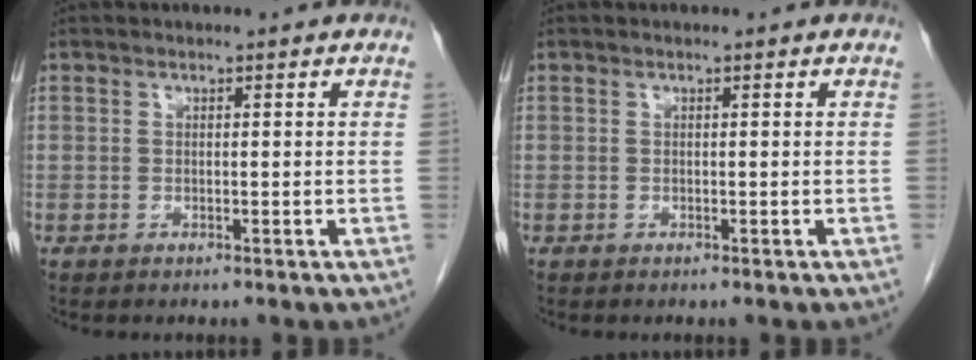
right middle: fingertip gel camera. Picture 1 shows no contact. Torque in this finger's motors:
{"motor_torque": [-0.37, 0.16, -0.03, -0.01]}